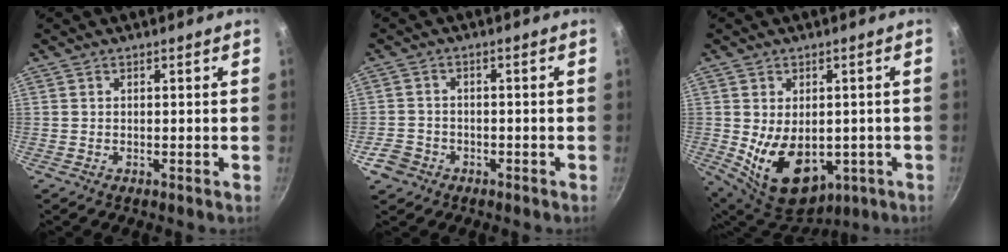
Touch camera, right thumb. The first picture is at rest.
{"total": 4.6, "force": [-2.4, 3.7, 1.4], "torque": [-0.021, 0.030, -0.039]}
{"total": 14.4, "force": [-2.2, 9.5, 10.5], "torque": [-0.144, -0.017, -0.005]}